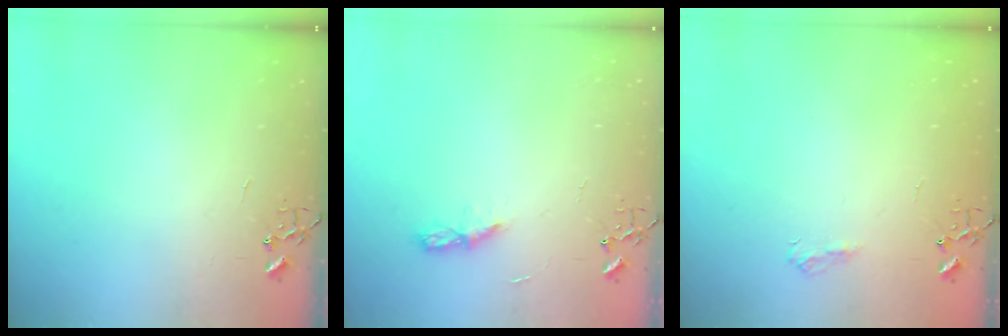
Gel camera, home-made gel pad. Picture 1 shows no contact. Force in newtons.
{"total": 5.1, "press": 5.0, "slide": 0.6}
{"total": 7.3, "press": 7.2, "slide": 0.8}